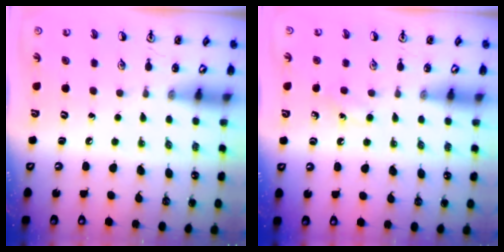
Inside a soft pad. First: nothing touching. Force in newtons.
{"total": 3.2, "press": 2.9, "slide": 1.1}